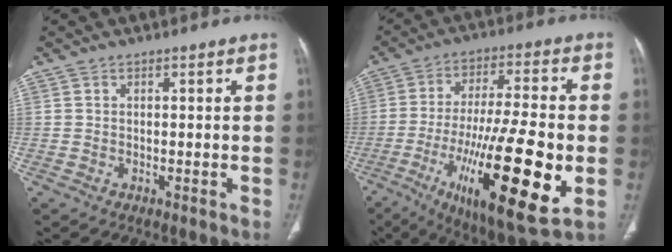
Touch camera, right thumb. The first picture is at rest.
{"total": 25.6, "force": [-7.5, 6.2, 23.7], "torque": [-0.403, -0.012, -0.111]}